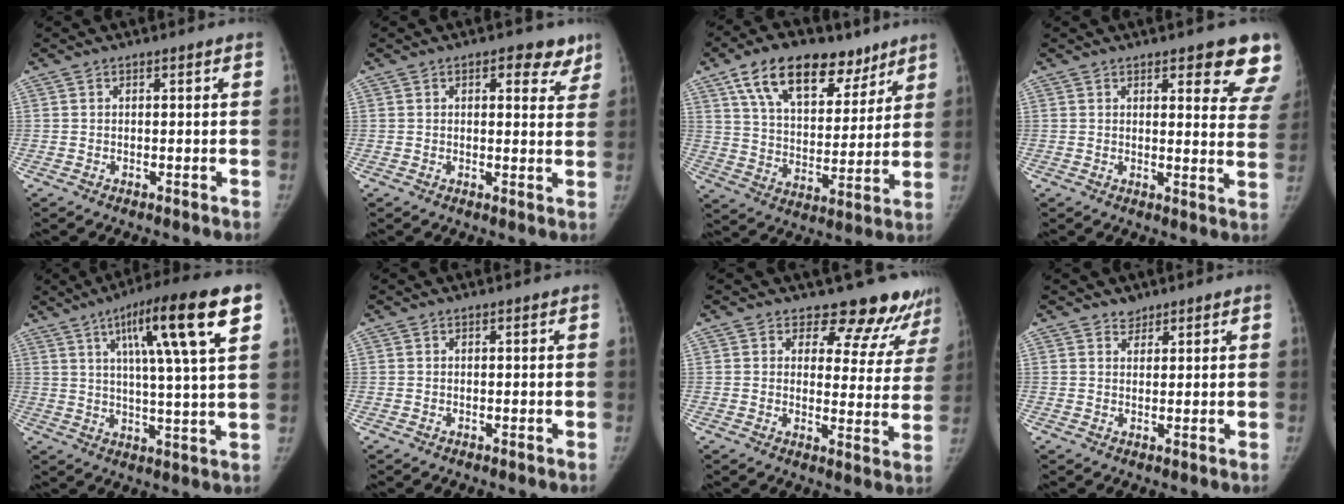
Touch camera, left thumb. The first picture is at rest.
{"total": 6.0, "force": [3.5, 3.2, 3.7], "torque": [-0.008, -0.012, 0.038]}
{"total": 19.5, "force": [11.8, 10.6, 11.3], "torque": [-0.143, -0.031, 0.200]}
{"total": 11.5, "force": [7.9, 3.3, 7.7], "torque": [-0.056, -0.039, 0.078]}
{"total": 17.4, "force": [7.6, 2.0, 15.5], "torque": [-0.237, -0.013, 0.112]}
{"total": 0.0}
{"total": 13.0, "force": [11.8, 5.1, 1.7], "torque": [0.042, -0.092, 0.120]}
{"total": 1.8, "force": [1.4, 1.1, 0.0], "torque": [0.018, -0.010, 0.018]}